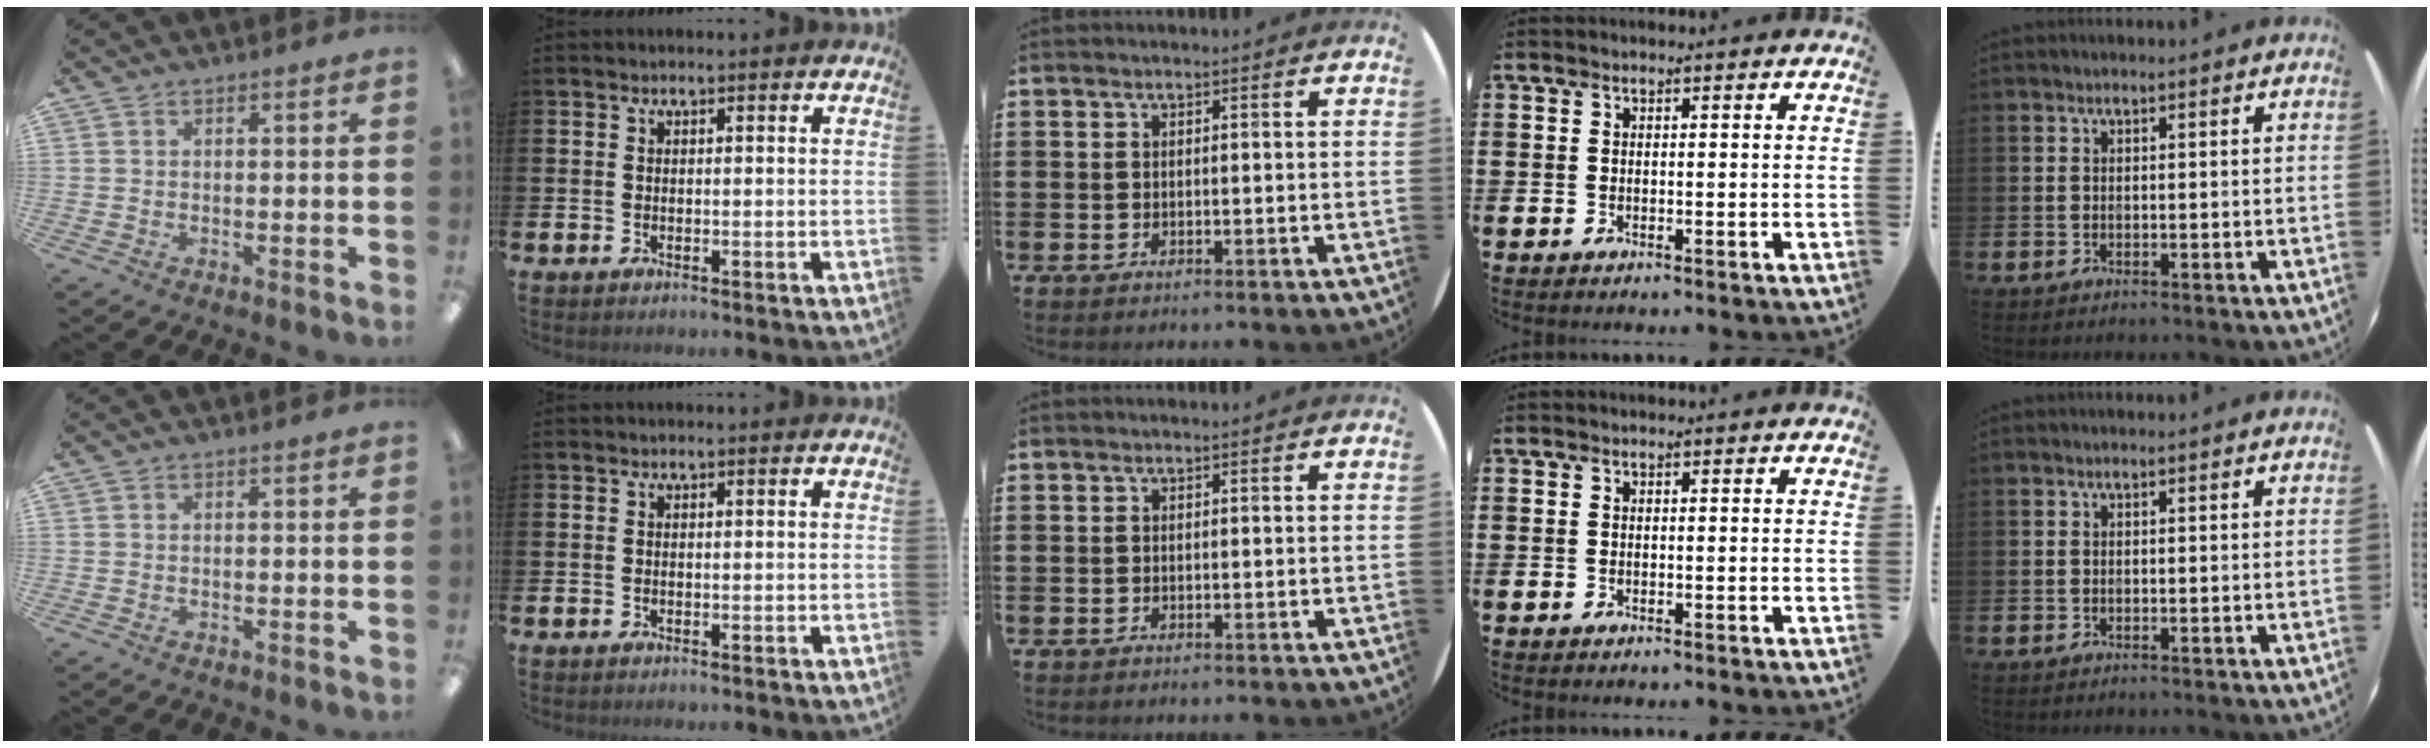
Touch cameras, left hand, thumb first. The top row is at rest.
{}